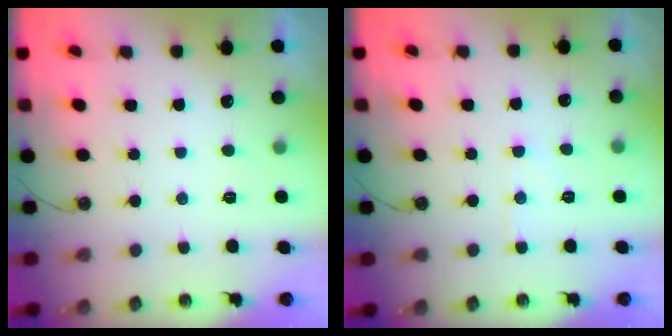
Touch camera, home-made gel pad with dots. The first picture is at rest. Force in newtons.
{"total": 4.7, "press": 4.6, "slide": 0.7}